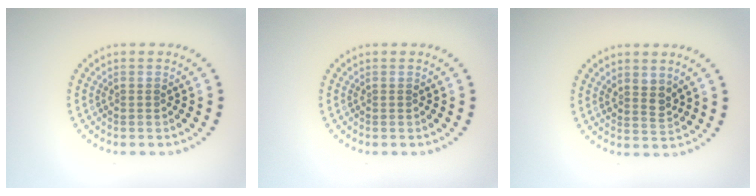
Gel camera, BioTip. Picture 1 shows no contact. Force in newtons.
{"total": 0.0}
{"total": 1.9, "press": 1.6, "slide": 1.0}